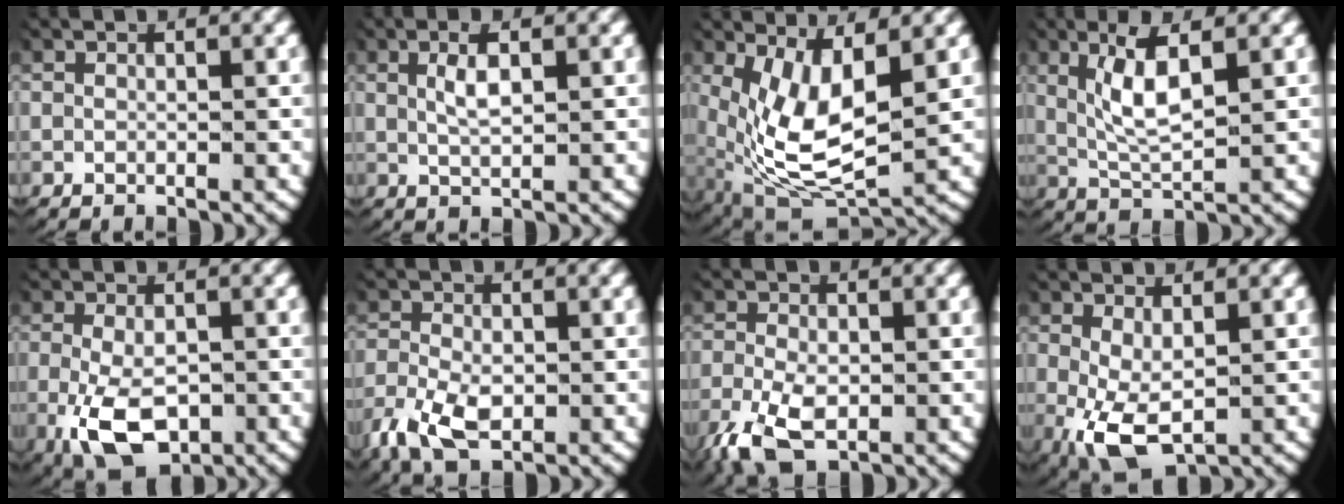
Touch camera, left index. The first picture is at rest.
{"total": 2.2, "force": [0.5, 0.5, 2.1], "torque": [-0.046, -0.004, 0.016]}
{"total": 8.7, "force": [-1.0, 4.9, 7.1], "torque": [-0.151, -0.051, 0.018]}
{"total": 5.1, "force": [1.5, 1.9, 4.5], "torque": [-0.103, -0.013, 0.039]}
{"total": 6.8, "force": [-2.4, 4.0, 4.9], "torque": [-0.103, -0.029, -0.025]}
{"total": 5.0, "force": [-2.5, 3.0, 3.2], "torque": [-0.080, -0.024, -0.031]}
{"total": 5.2, "force": [-2.6, 3.0, 3.3], "torque": [-0.084, -0.023, -0.033]}
{"total": 5.8, "force": [-1.8, 3.4, 4.3], "torque": [-0.106, -0.040, -0.008]}